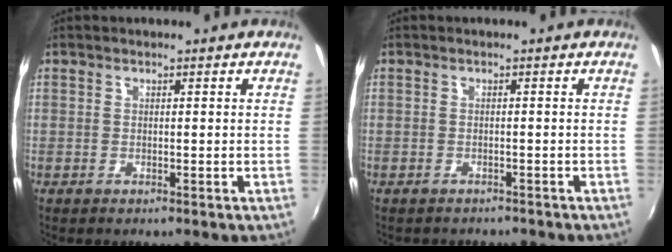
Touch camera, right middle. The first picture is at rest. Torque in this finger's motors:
{"motor_torque": [0.05, -0.07, 0.00, 0.01]}